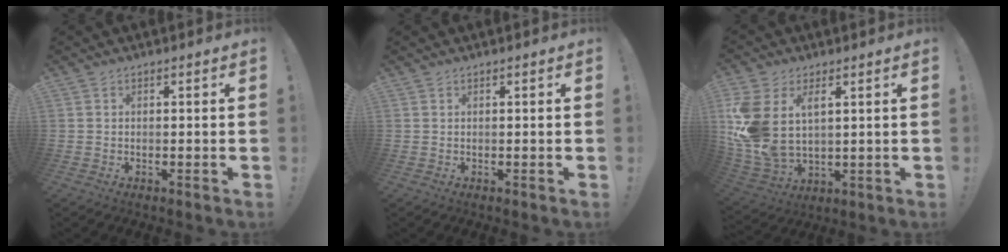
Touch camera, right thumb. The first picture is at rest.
{"total": 0.0}
{"total": 13.1, "force": [4.7, 8.4, 8.9], "torque": [-0.191, -0.029, 0.090]}